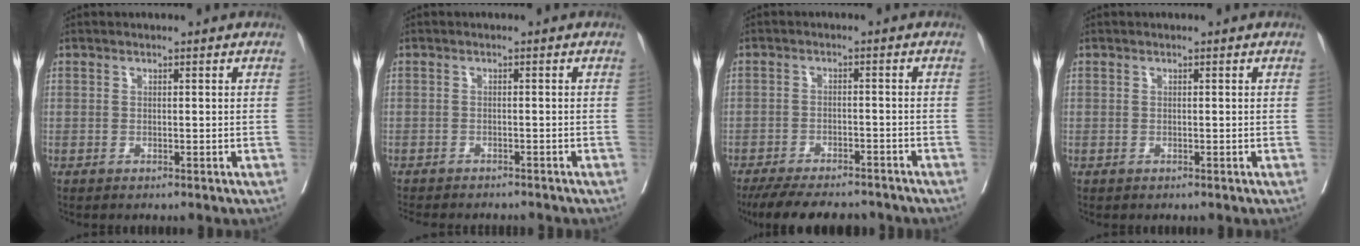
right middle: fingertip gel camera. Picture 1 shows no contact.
{"total": 9.3, "force": [-8.5, 2.2, 3.2], "torque": [-0.049, -0.009, -0.107]}
{"total": 12.9, "force": [-11.4, 3.4, 5.1], "torque": [-0.088, -0.004, -0.157]}
{"total": 0.0}